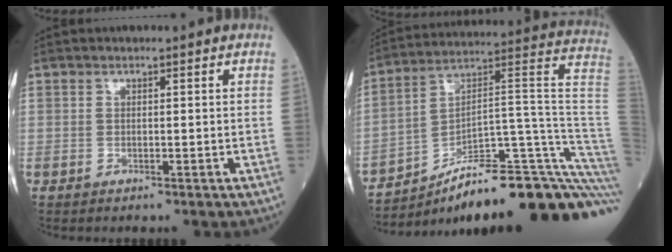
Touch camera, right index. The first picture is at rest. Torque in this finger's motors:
{"motor_torque": [-0.33, -1.81, 0.38, 0.11]}